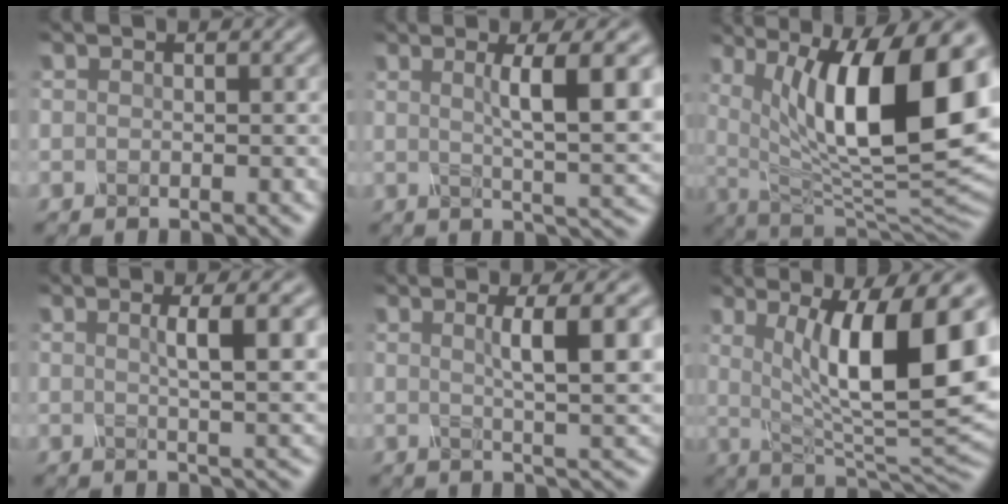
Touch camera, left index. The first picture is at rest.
{"total": 7.4, "force": [1.9, 1.6, 7.0], "torque": [-0.092, 0.000, 0.030]}
{"total": 15.3, "force": [4.3, 5.3, 13.8], "torque": [-0.201, -0.009, 0.069]}
{"total": 5.3, "force": [1.3, 1.3, 4.9], "torque": [-0.061, 0.005, 0.017]}
{"total": 6.6, "force": [1.6, 1.5, 6.2], "torque": [-0.079, 0.003, 0.025]}
{"total": 12.8, "force": [2.4, 3.4, 12.1], "torque": [-0.170, -0.005, 0.043]}